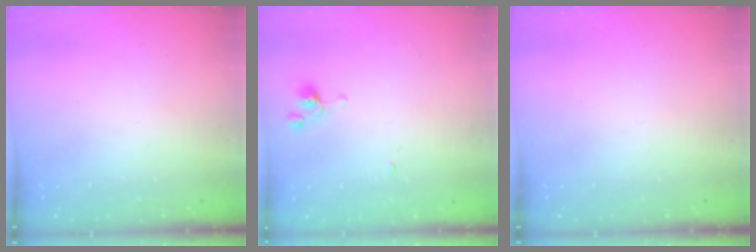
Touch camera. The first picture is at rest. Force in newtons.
{"total": 4.1, "press": 4.1, "slide": 0.3}
{"total": 0.0}